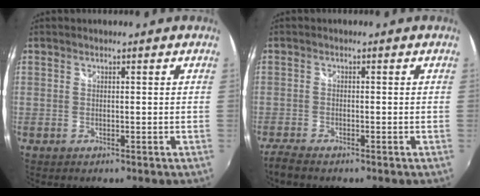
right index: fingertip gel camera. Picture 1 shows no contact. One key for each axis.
{"total": 3.3, "fx": -2.8, "fy": 0.7, "fz": 1.6, "tx": -0.046, "ty": -0.012, "tz": -0.056}